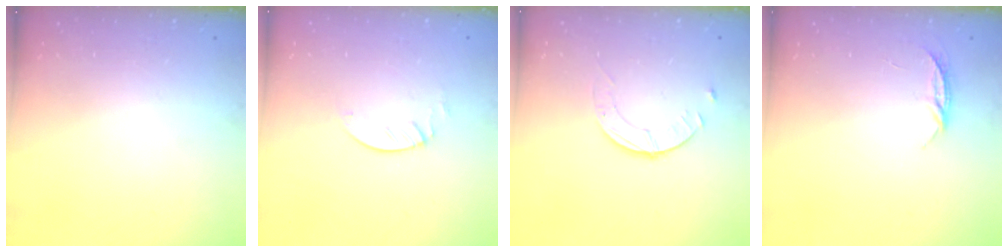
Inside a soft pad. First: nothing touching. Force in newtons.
{"total": 2.3, "press": 2.3, "slide": 0.2}
{"total": 2.3, "press": 2.3, "slide": 0.3}
{"total": 4.0, "press": 4.0, "slide": 0.5}